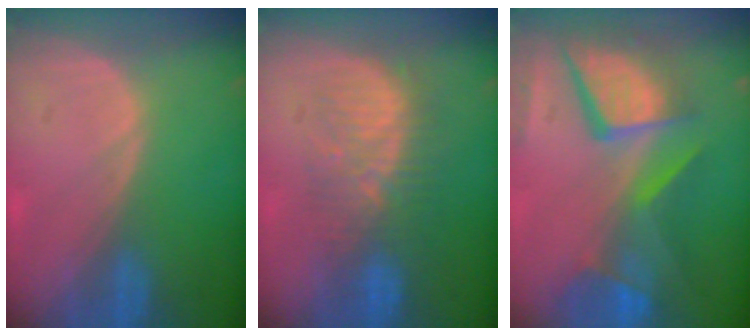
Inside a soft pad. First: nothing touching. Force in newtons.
{"total": 8.5, "press": 8.2, "slide": 2.3}
{"total": 12.4, "press": 10.2, "slide": 7.1}